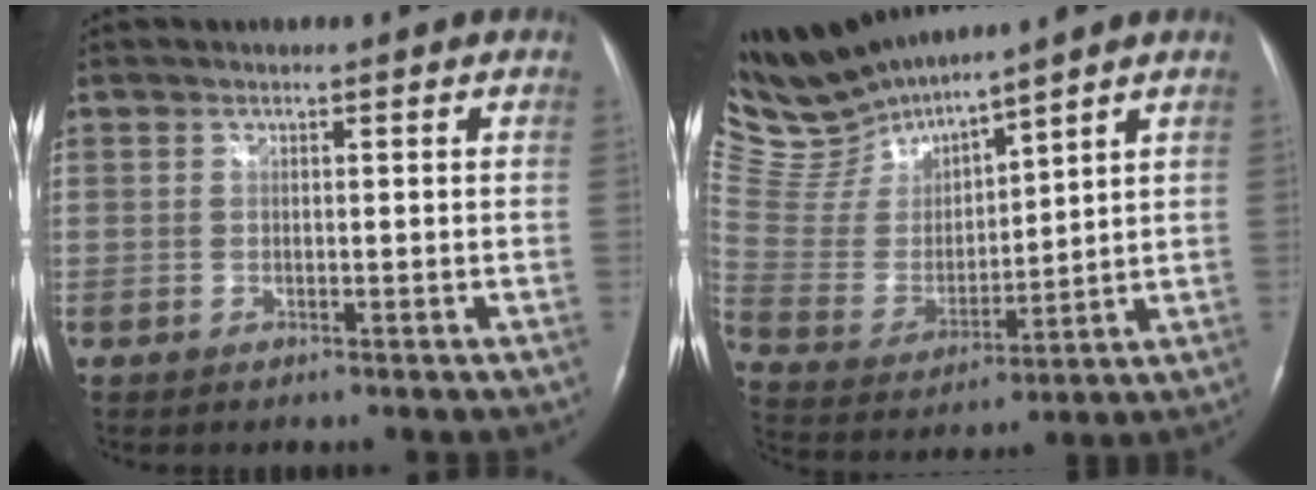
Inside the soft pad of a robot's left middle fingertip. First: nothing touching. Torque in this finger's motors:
{"motor_torque": [-0.17, -0.85, -0.22, -0.07]}